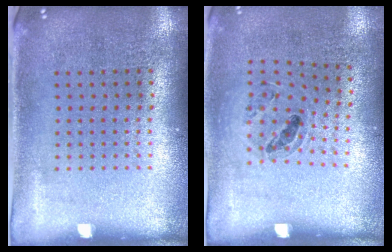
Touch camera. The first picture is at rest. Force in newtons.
{"total": 1.0, "press": 0.9, "slide": 0.4}